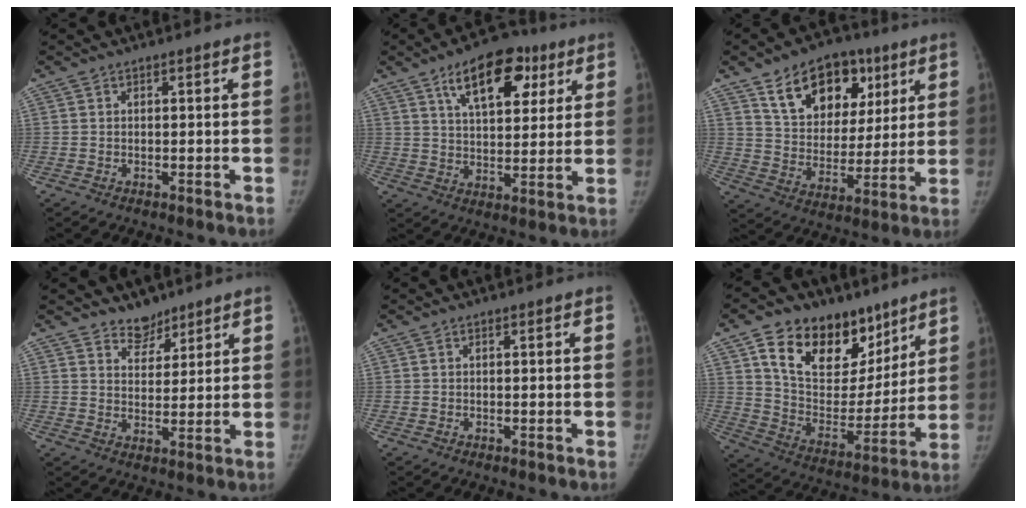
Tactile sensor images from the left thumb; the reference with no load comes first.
{"total": 14.8, "force": [7.4, 7.6, 10.2], "torque": [-0.115, -0.019, 0.117]}
{"total": 18.2, "force": [9.4, 12.1, 9.8], "torque": [-0.106, -0.027, 0.160]}
{"total": 4.7, "force": [3.9, 2.5, 0.6], "torque": [0.020, -0.032, 0.069]}
{"total": 0.0}
{"total": 22.2, "force": [12.8, 14.1, 11.5], "torque": [-0.134, -0.045, 0.223]}